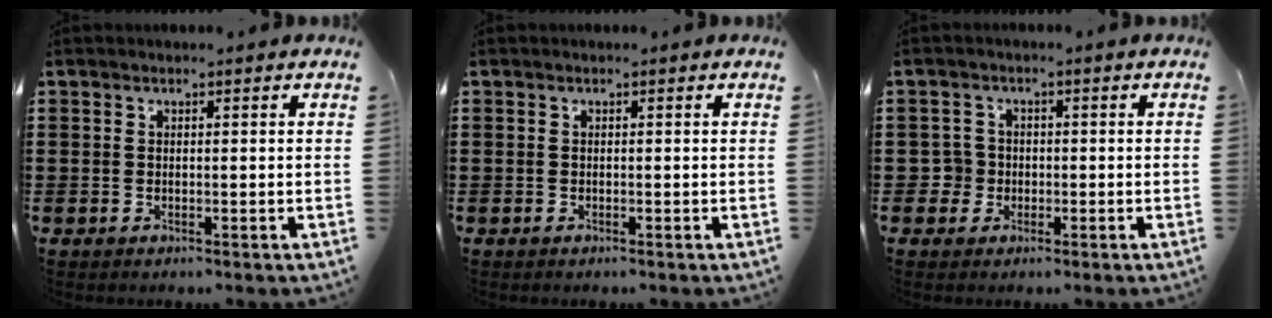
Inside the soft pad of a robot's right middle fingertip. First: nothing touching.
{"total": 0.0}
{"total": 2.7, "force": [-0.6, 2.6, 0.5], "torque": [-0.022, 0.005, -0.015]}